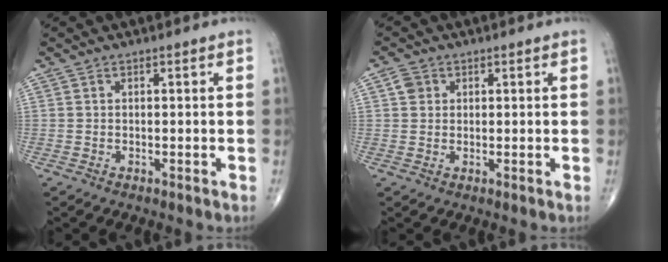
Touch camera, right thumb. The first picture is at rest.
{"total": 2.5, "force": [0.8, 2.1, 1.0], "torque": [-0.009, 0.001, 0.012]}